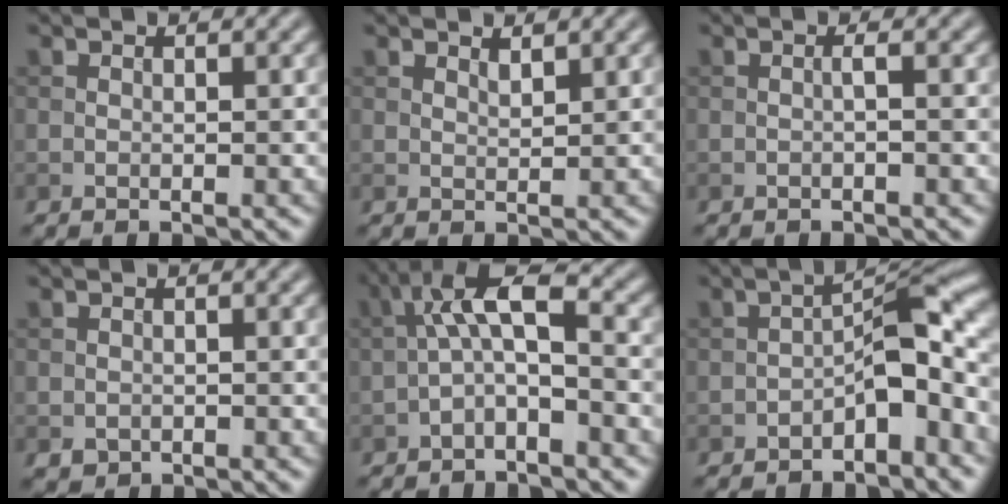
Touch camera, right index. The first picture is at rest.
{"total": 1.0, "force": [0.9, 0.2, 0.5], "torque": [-0.013, 0.000, 0.017]}
{"total": 0.7, "force": [-0.2, 0.0, 0.7], "torque": [-0.013, 0.003, -0.005]}
{"total": 0.8, "force": [-0.2, 0.8, 0.2], "torque": [-0.002, -0.007, -0.003]}
{"total": 5.2, "force": [-0.7, 1.6, 4.9], "torque": [-0.090, 0.024, -0.025]}
{"total": 5.6, "force": [-2.3, 2.1, 4.6], "torque": [-0.058, 0.024, -0.044]}